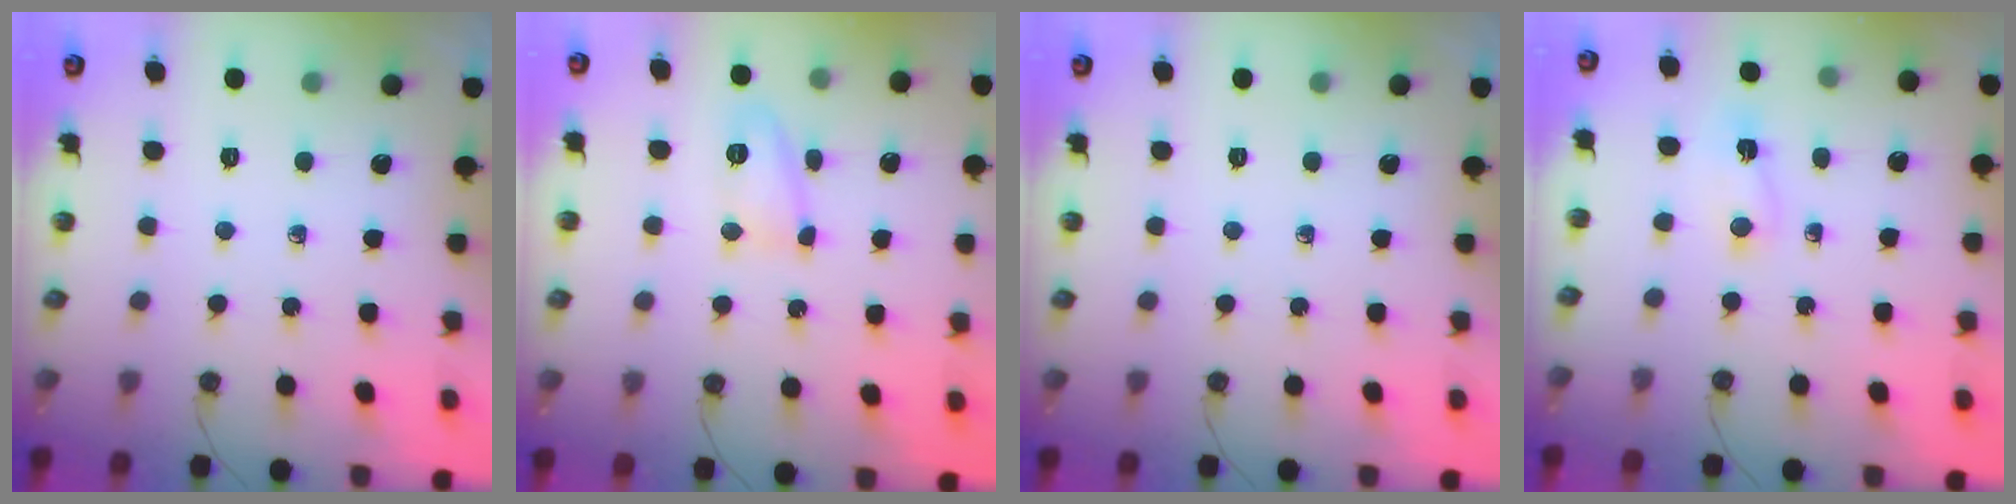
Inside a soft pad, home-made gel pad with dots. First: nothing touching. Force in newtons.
{"total": 9.8, "press": 9.8, "slide": 0.9}
{"total": 0.0}
{"total": 2.0, "press": 1.6, "slide": 1.2}